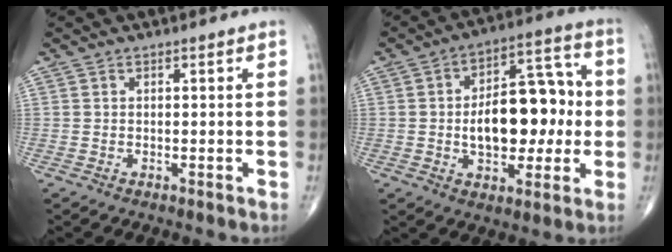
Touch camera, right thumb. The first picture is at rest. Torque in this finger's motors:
{"motor_torque": [1.74, 1.84, 1.30, 0.39, 0.34]}